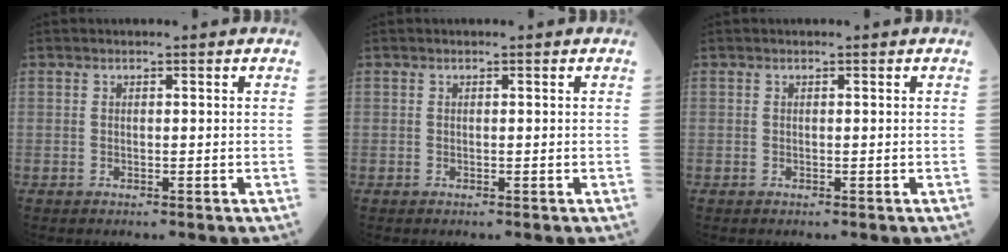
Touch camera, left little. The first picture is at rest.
{"total": 0.0}
{"total": 0.0}